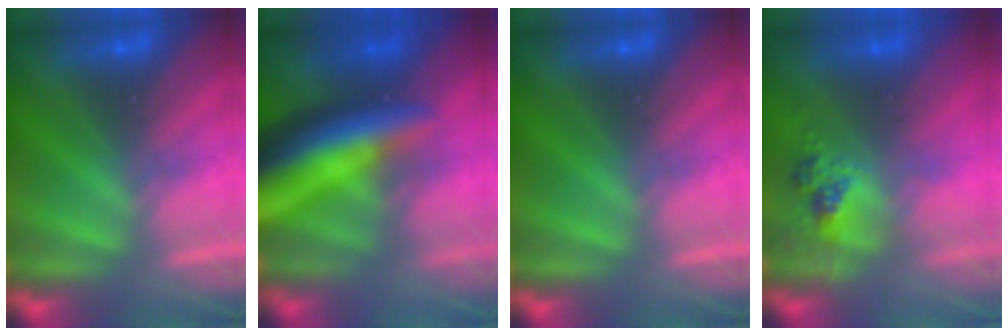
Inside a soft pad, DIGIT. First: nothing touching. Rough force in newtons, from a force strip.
{"total": 8.0}
{"total": 0.0}
{"total": 2.5}